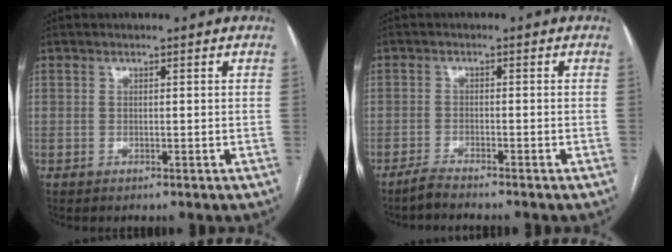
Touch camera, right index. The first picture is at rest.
{"total": 2.8, "force": [-2.6, -0.4, 1.0], "torque": [-0.020, -0.006, -0.044]}